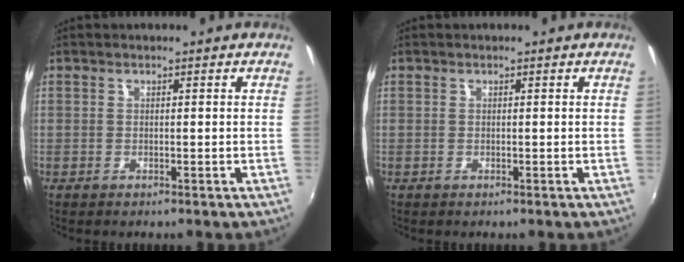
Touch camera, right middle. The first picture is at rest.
{"total": 0.0}